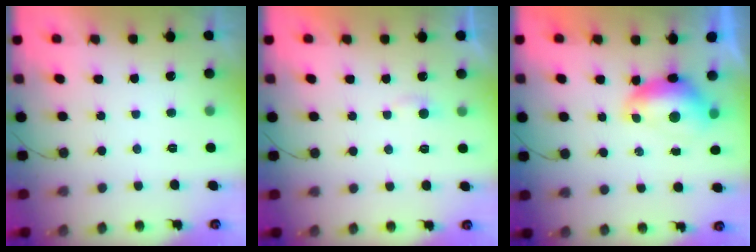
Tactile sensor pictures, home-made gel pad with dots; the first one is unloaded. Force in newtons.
{"total": 2.8, "press": 2.8, "slide": 0.3}
{"total": 9.7, "press": 9.6, "slide": 1.3}